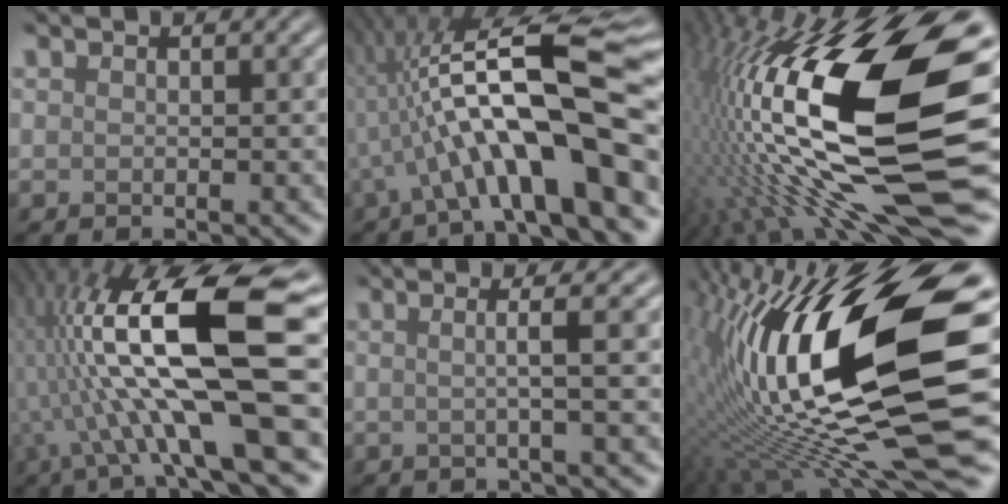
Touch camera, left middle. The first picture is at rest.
{"total": 13.9, "force": [-2.3, 3.6, 13.2], "torque": [-0.205, 0.034, -0.033]}
{"total": 20.0, "force": [-2.0, 6.3, 18.8], "torque": [-0.344, -0.010, -0.039]}
{"total": 15.7, "force": [-0.9, 4.4, 15.0], "torque": [-0.275, 0.017, -0.010]}
{"total": 3.7, "force": [-0.1, 0.5, 3.7], "torque": [-0.060, 0.011, -0.004]}
{"total": 18.4, "force": [-0.5, 5.0, 17.7], "torque": [-0.314, 0.012, -0.011]}